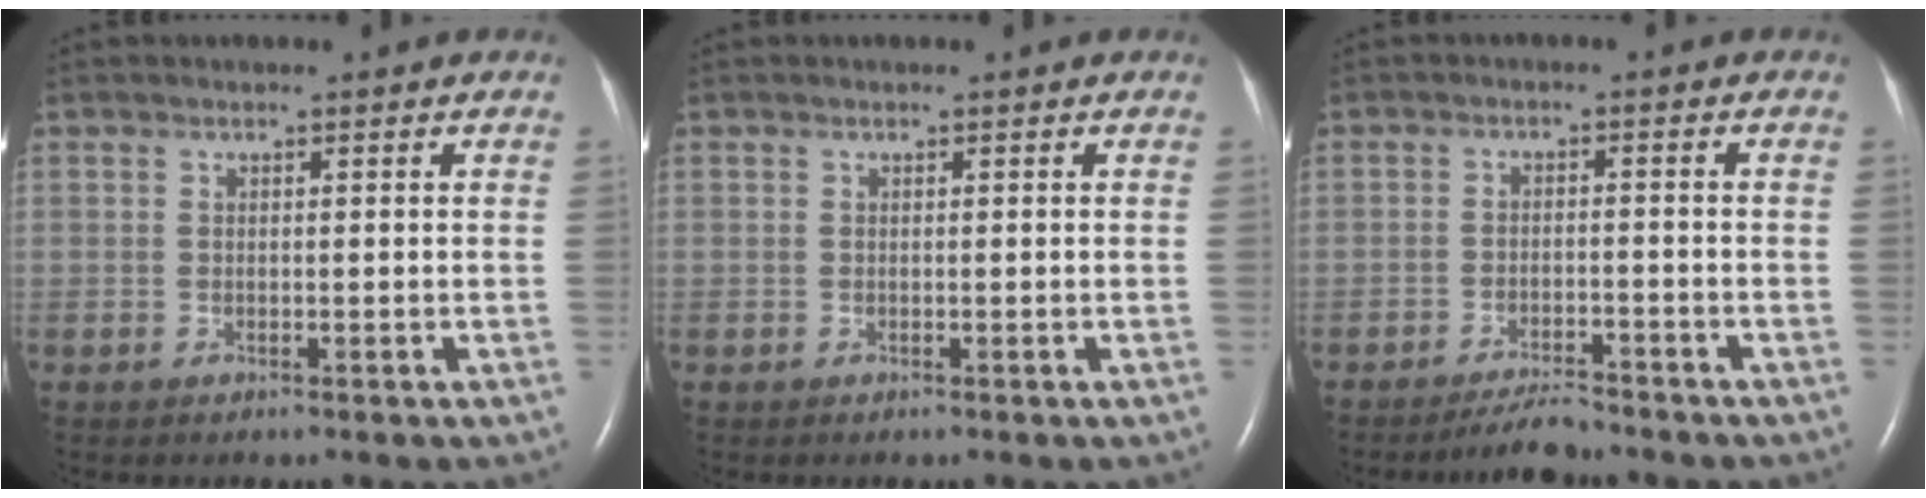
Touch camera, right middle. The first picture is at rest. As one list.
[{"total": 0.0}, {"total": 4.0, "force": [-3.8, 0.5, 1.3], "torque": [-0.027, -0.013, -0.065]}]